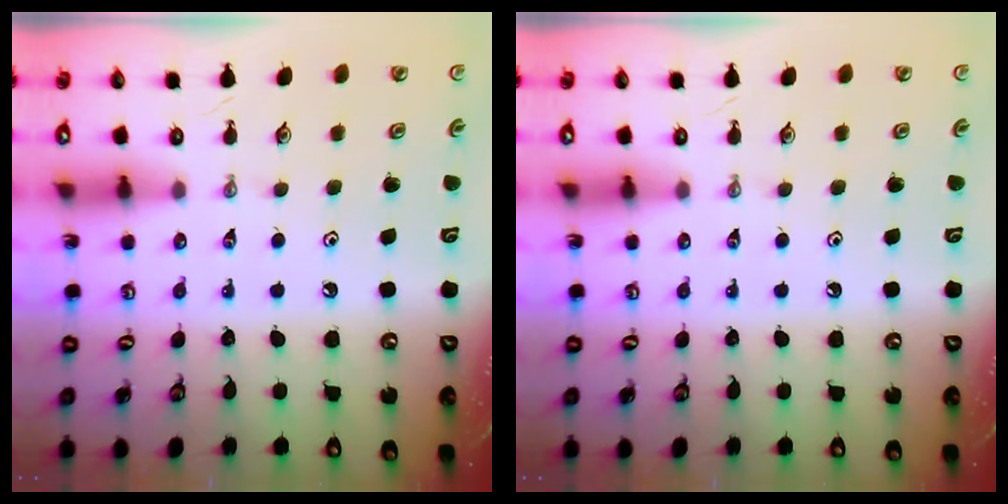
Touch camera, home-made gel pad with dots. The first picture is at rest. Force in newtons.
{"total": 0.0}